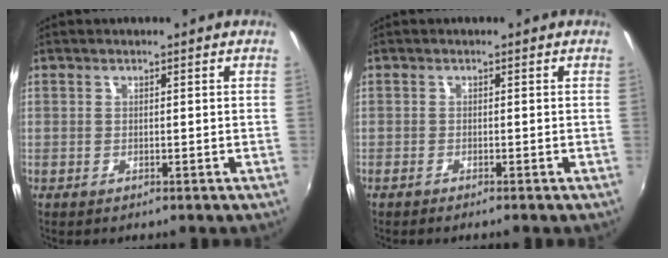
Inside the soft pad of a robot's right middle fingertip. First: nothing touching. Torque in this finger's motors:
{"motor_torque": [-0.31, -0.10, 0.05, -0.01]}